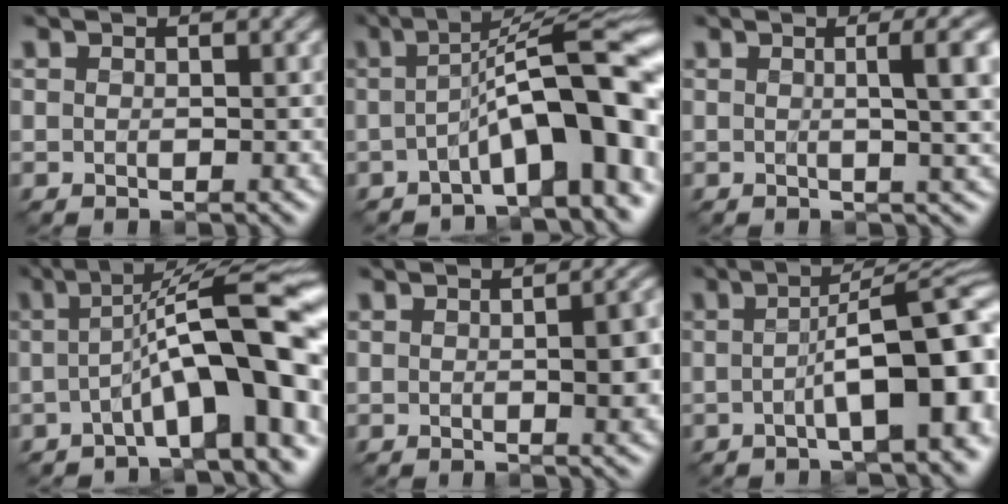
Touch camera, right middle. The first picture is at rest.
{"total": 10.7, "force": [-2.4, 2.3, 10.2], "torque": [-0.134, 0.017, -0.044]}
{"total": 5.4, "force": [0.8, 1.5, 5.1], "torque": [-0.053, 0.010, 0.006]}
{"total": 11.1, "force": [-1.5, 2.1, 10.8], "torque": [-0.148, 0.021, -0.032]}
{"total": 4.0, "force": [-0.1, 1.3, 3.7], "torque": [-0.055, -0.001, 0.001]}
{"total": 9.9, "force": [-1.5, 2.9, 9.4], "torque": [-0.123, 0.008, -0.025]}